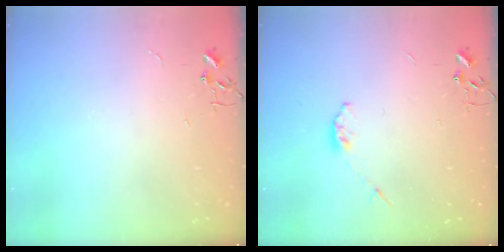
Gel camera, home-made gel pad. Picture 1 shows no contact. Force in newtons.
{"total": 3.6, "press": 3.5, "slide": 0.6}